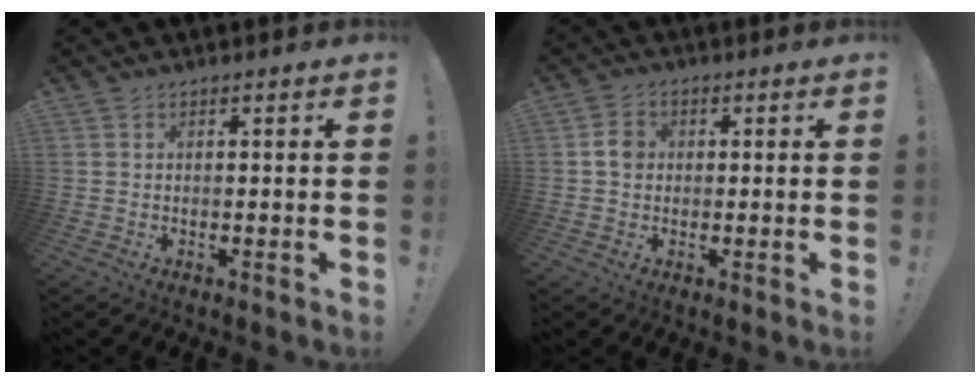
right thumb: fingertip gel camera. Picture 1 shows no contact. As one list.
[{"total": 4.2, "force": [0.1, 3.5, 2.3], "torque": [-0.021, 0.003, 0.001]}]